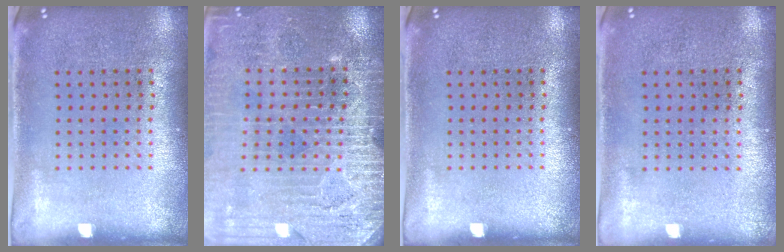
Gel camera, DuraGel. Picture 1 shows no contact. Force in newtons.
{"total": 3.4, "press": 3.4, "slide": 0.1}
{"total": 0.0}
{"total": 0.0}